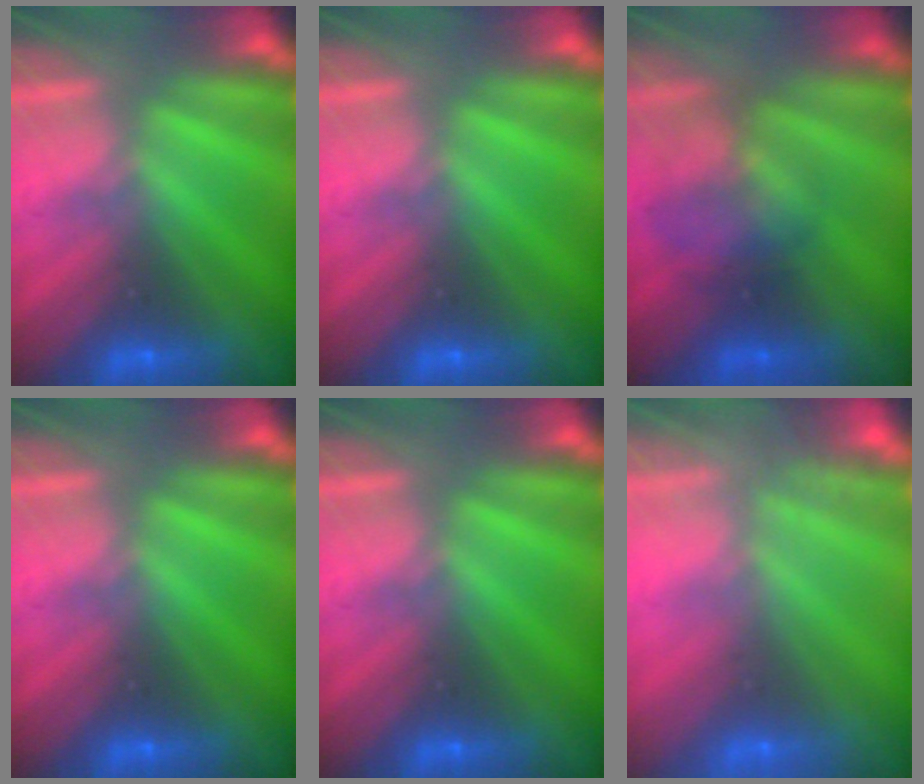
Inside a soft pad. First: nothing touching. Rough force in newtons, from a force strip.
{"total": 0.0}
{"total": 2.3}
{"total": 0.0}
{"total": 0.0}
{"total": 9.6}